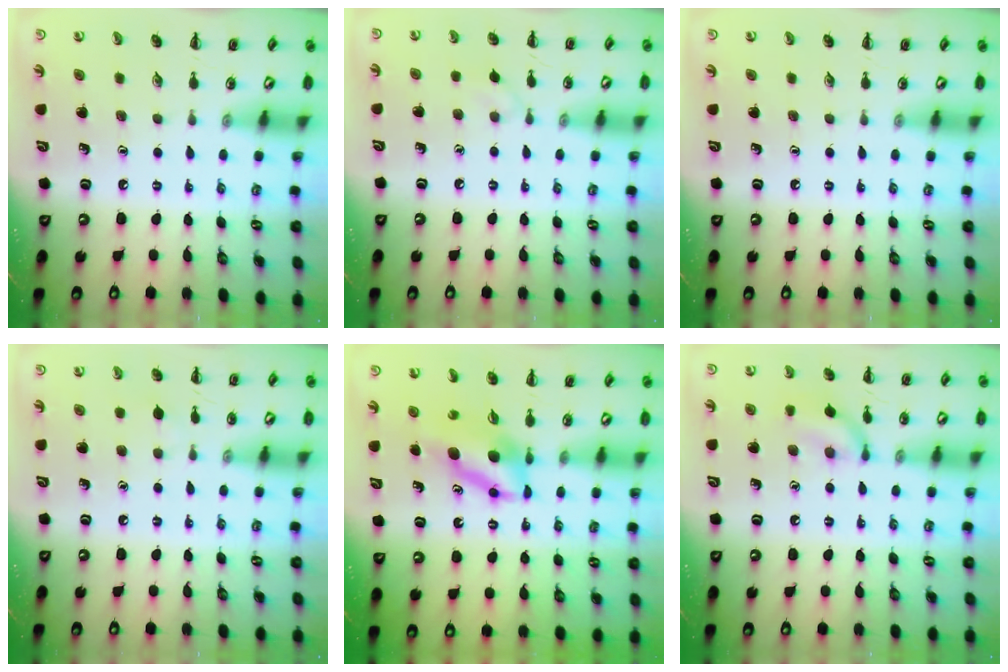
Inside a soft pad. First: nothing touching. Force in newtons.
{"total": 3.2, "press": 3.0, "slide": 1.3}
{"total": 0.0}
{"total": 3.0, "press": 2.7, "slide": 1.2}
{"total": 7.6, "press": 7.4, "slide": 1.6}
{"total": 9.4, "press": 9.4, "slide": 0.5}